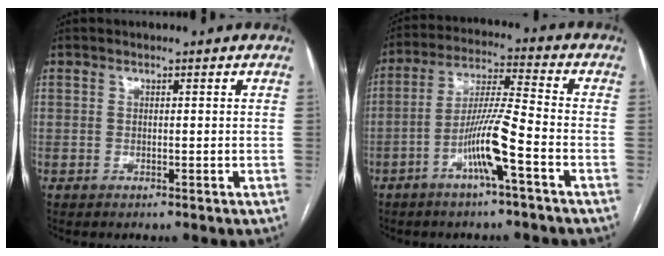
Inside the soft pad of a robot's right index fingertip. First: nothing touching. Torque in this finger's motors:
{"motor_torque": [1.36, -0.68, 0.53, 0.19]}